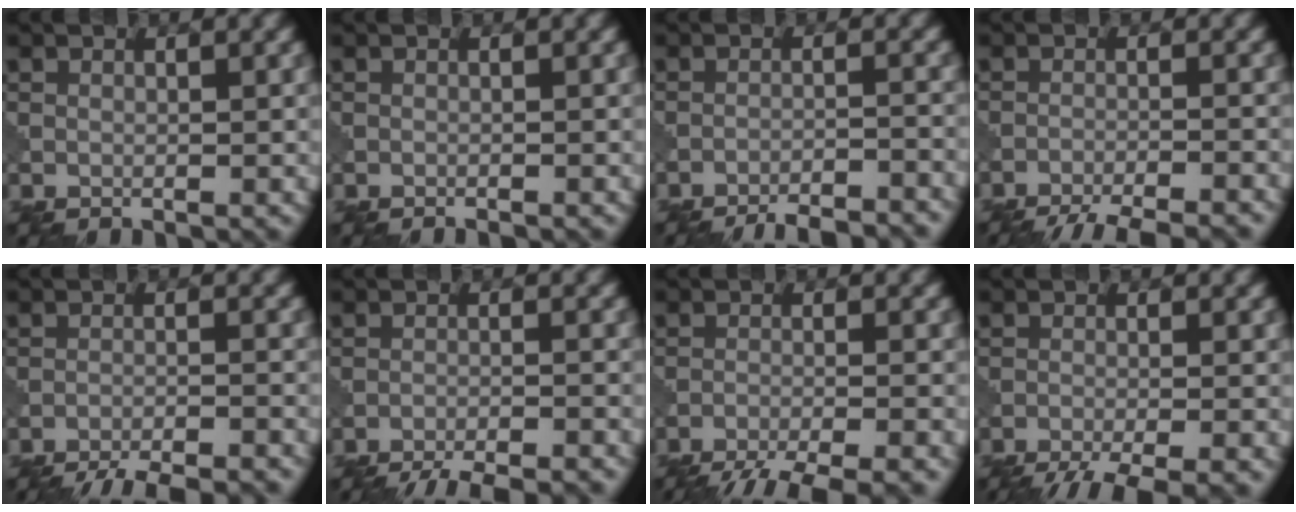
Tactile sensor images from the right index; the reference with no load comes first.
{"total": 0.8, "force": [-0.8, 0.0, 0.3], "torque": [0.001, 0.000, -0.013]}
{"total": 8.9, "force": [-8.4, 1.7, 2.4], "torque": [-0.022, 0.011, -0.110]}
{"total": 8.4, "force": [-7.8, 1.5, 2.9], "torque": [-0.037, -0.006, -0.113]}
{"total": 9.5, "force": [-8.9, 1.8, 2.8], "torque": [-0.034, -0.004, -0.125]}
{"total": 8.8, "force": [-8.3, 1.6, 2.6], "torque": [-0.032, -0.001, -0.117]}
{"total": 8.6, "force": [-7.7, 1.5, 3.7], "torque": [-0.056, -0.017, -0.116]}
{"total": 6.7, "force": [-5.4, 1.1, 3.7], "torque": [-0.053, -0.021, -0.089]}